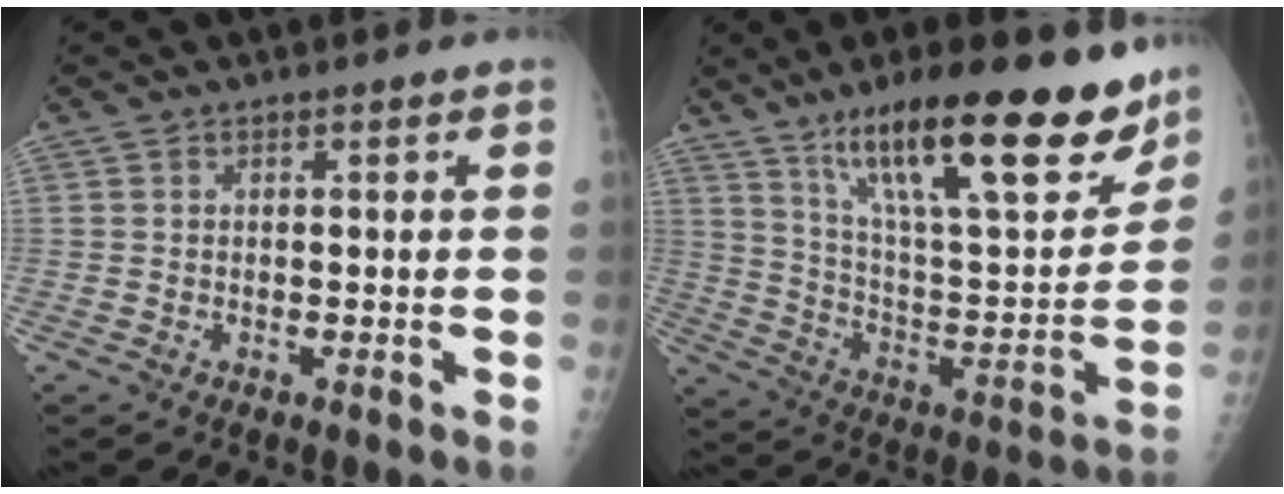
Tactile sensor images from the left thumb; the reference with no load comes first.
{"total": 28.1, "force": [18.5, 7.8, 19.6], "torque": [-0.262, -0.064, 0.300]}